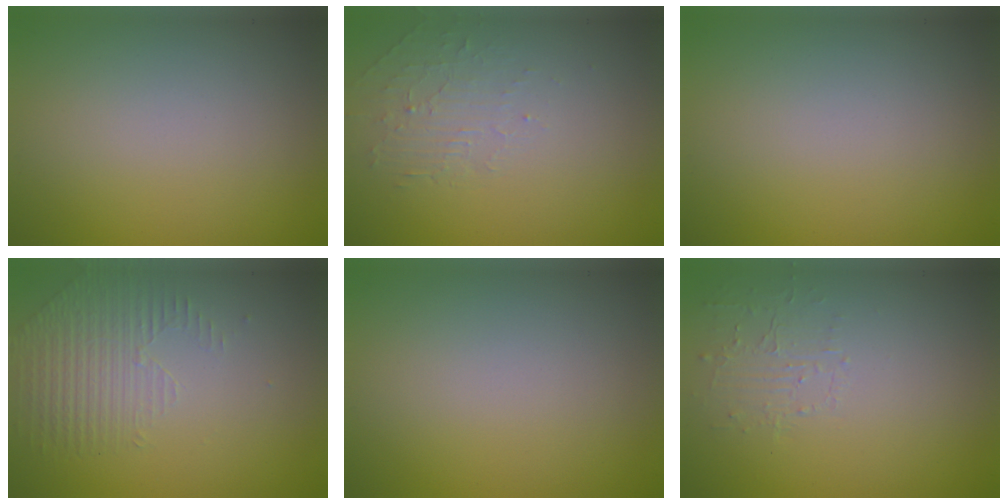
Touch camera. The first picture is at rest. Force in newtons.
{"total": 1.8, "press": 0.5, "slide": 1.7}
{"total": 0.0}
{"total": 1.5, "press": 0.9, "slide": 1.2}
{"total": 0.0}
{"total": 1.5, "press": 0.1, "slide": 1.5}